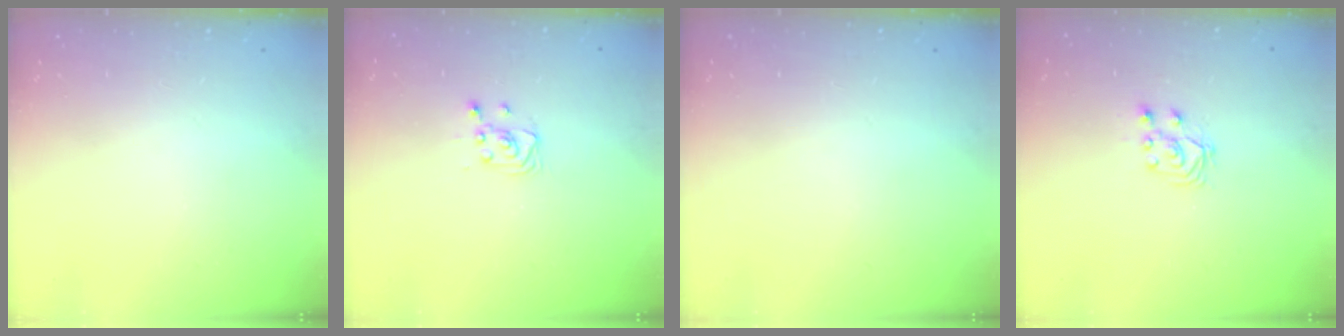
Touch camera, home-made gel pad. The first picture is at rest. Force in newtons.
{"total": 2.9, "press": 2.9, "slide": 0.4}
{"total": 0.0}
{"total": 3.1, "press": 3.0, "slide": 0.7}